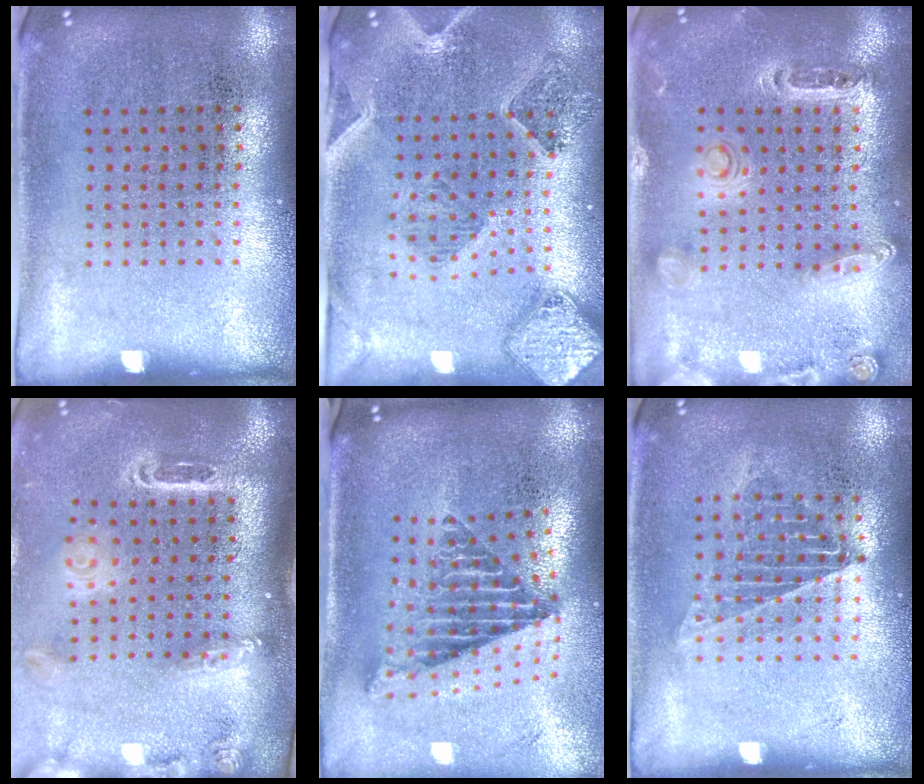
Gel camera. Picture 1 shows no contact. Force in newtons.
{"total": 1.5, "press": 1.4, "slide": 0.3}
{"total": 1.4, "press": 1.3, "slide": 0.3}
{"total": 2.7, "press": 1.9, "slide": 1.9}
{"total": 2.5, "press": 1.6, "slide": 1.9}
{"total": 1.0, "press": 1.0, "slide": 0.2}